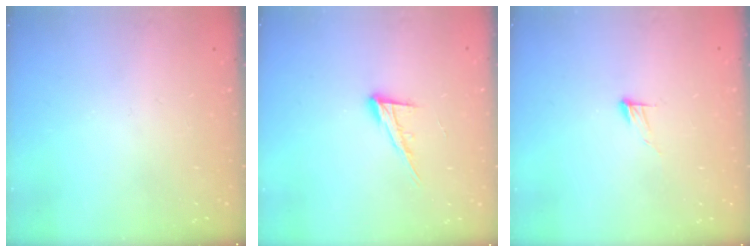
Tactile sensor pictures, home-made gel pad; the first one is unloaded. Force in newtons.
{"total": 10.6, "press": 10.5, "slide": 1.6}
{"total": 5.2, "press": 5.1, "slide": 0.4}